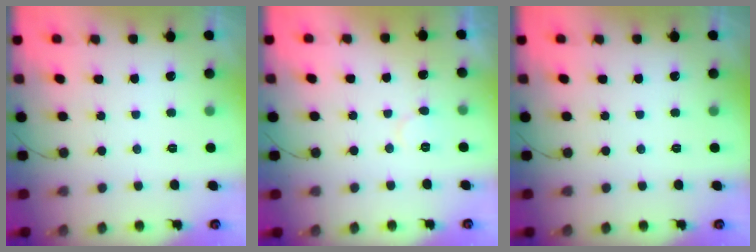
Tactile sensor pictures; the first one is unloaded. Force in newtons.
{"total": 4.7, "press": 4.7, "slide": 0.5}
{"total": 0.0}